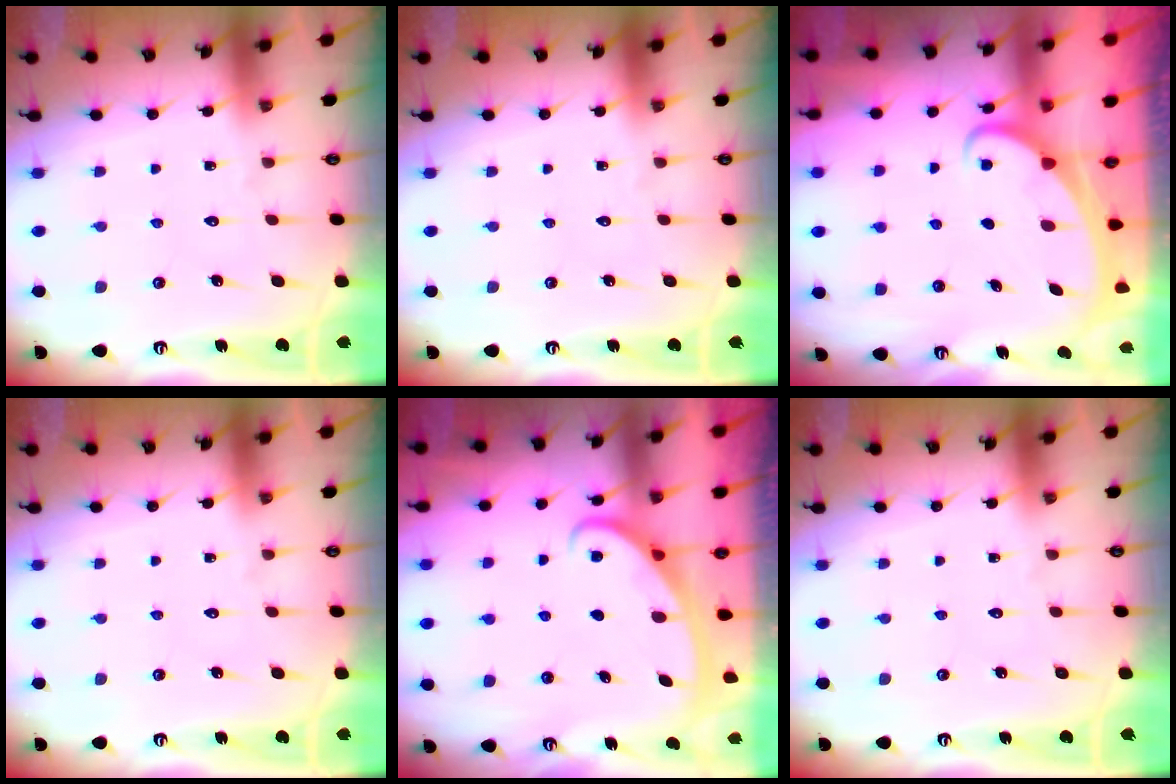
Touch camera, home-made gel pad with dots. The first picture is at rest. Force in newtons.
{"total": 0.0}
{"total": 1.9, "press": 1.9, "slide": 0.3}
{"total": 0.0}
{"total": 2.9, "press": 2.8, "slide": 0.4}
{"total": 0.0}